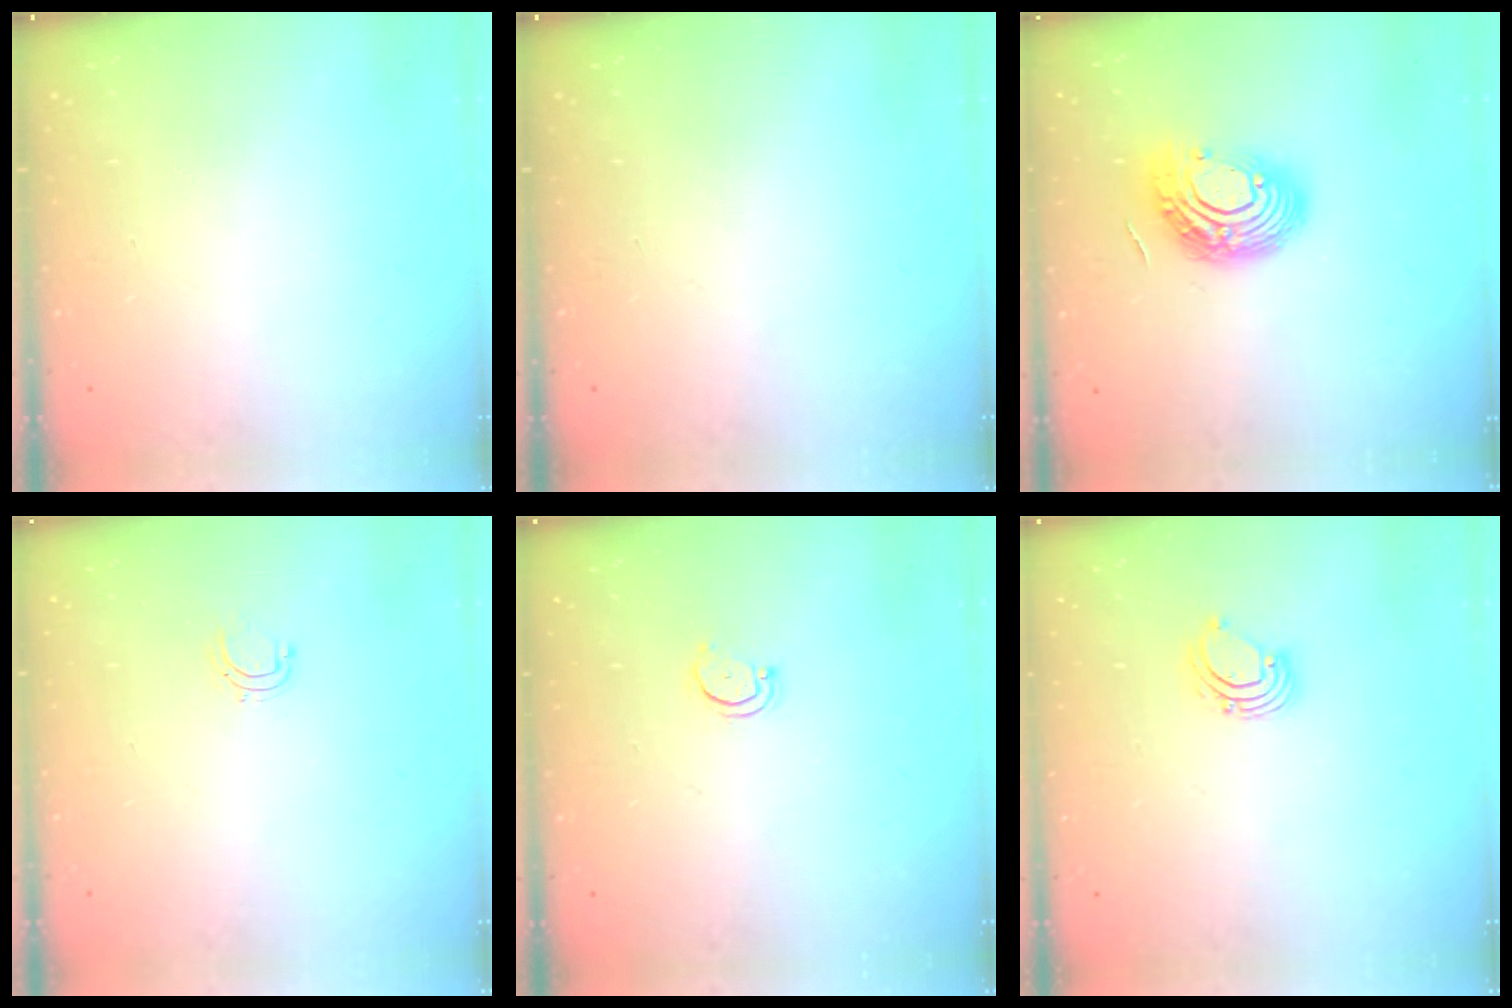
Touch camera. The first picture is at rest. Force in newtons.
{"total": 0.0}
{"total": 13.3, "press": 13.3, "slide": 1.0}
{"total": 3.8, "press": 3.8, "slide": 0.3}
{"total": 3.0, "press": 3.0, "slide": 0.2}
{"total": 3.1, "press": 3.1, "slide": 0.2}